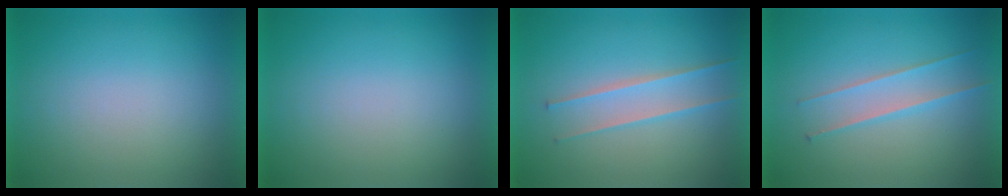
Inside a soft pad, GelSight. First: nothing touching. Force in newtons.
{"total": 0.0}
{"total": 2.4}
{"total": 2.3}